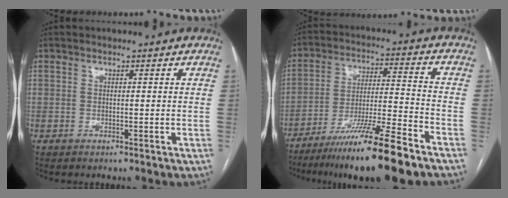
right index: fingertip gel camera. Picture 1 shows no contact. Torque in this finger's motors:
{"motor_torque": [1.09, -1.04, 0.73, 0.21]}